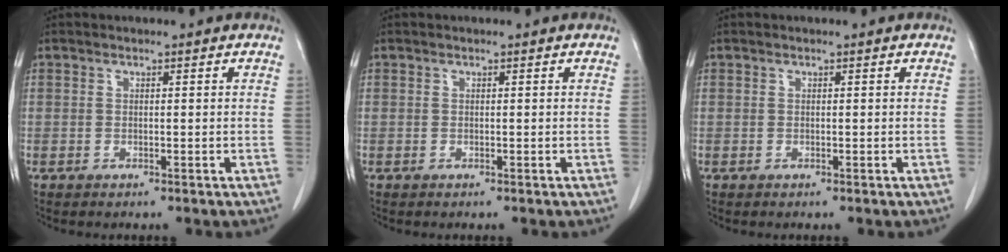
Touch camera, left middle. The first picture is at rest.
{"total": 0.0}
{"total": 0.0}